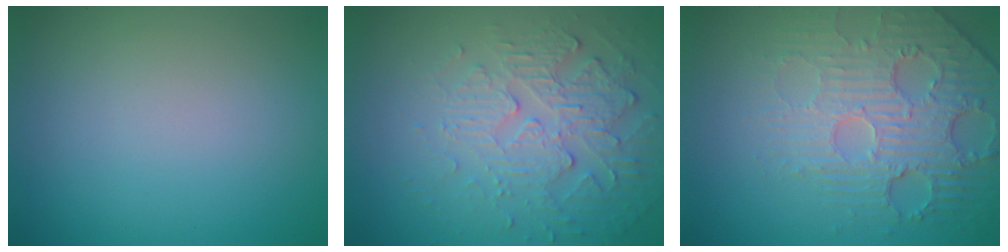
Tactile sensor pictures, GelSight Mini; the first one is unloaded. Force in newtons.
{"total": 4.6, "press": 3.5, "slide": 3.0}
{"total": 4.5, "press": 4.2, "slide": 1.6}